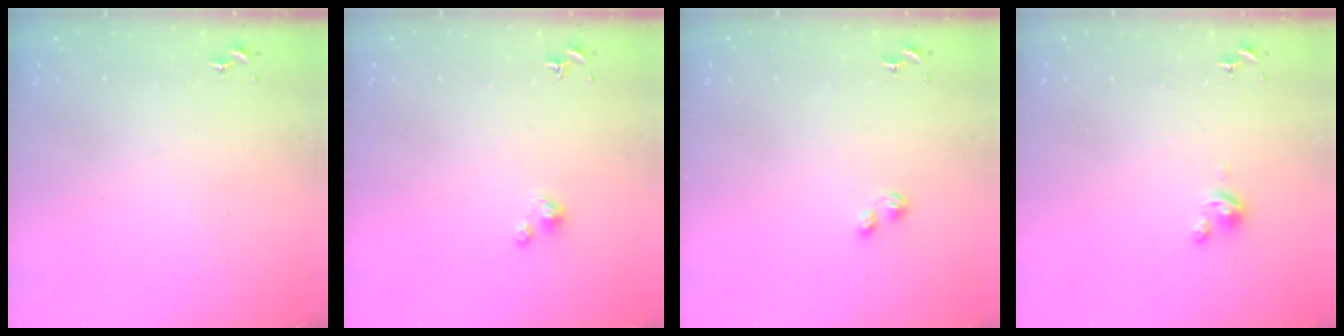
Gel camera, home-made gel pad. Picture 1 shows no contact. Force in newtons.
{"total": 3.1, "press": 3.1, "slide": 0.3}
{"total": 4.3, "press": 4.3, "slide": 0.5}
{"total": 2.8, "press": 2.8, "slide": 0.3}